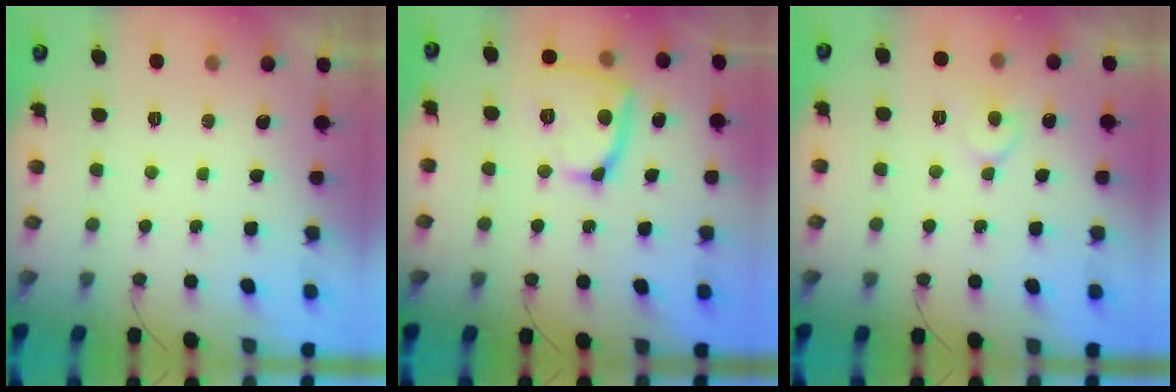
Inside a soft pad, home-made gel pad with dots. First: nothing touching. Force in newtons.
{"total": 14.5, "press": 14.4, "slide": 1.5}
{"total": 6.7, "press": 6.6, "slide": 0.7}